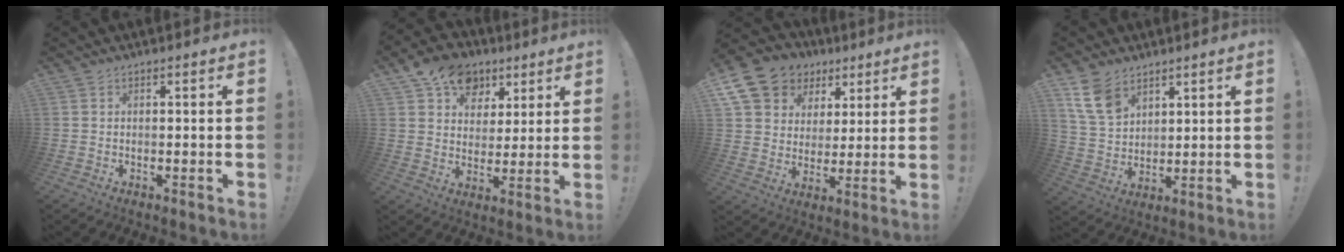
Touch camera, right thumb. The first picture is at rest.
{"total": 13.8, "force": [7.7, 10.2, 5.2], "torque": [-0.078, -0.038, 0.147]}
{"total": 14.4, "force": [8.0, 10.7, 5.3], "torque": [-0.086, -0.052, 0.163]}
{"total": 11.1, "force": [7.1, 6.8, 5.2], "torque": [-0.097, -0.032, 0.143]}